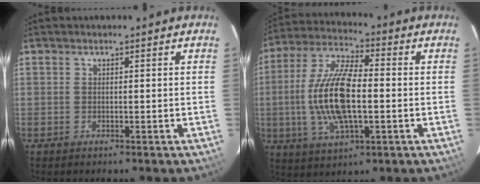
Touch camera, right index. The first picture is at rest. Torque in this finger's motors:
{"motor_torque": [2.14, 0.00, 1.06, 0.21]}